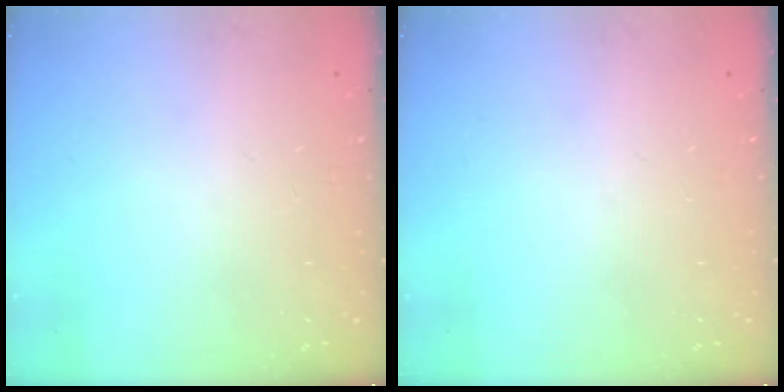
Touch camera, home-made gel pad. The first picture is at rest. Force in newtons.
{"total": 0.0}